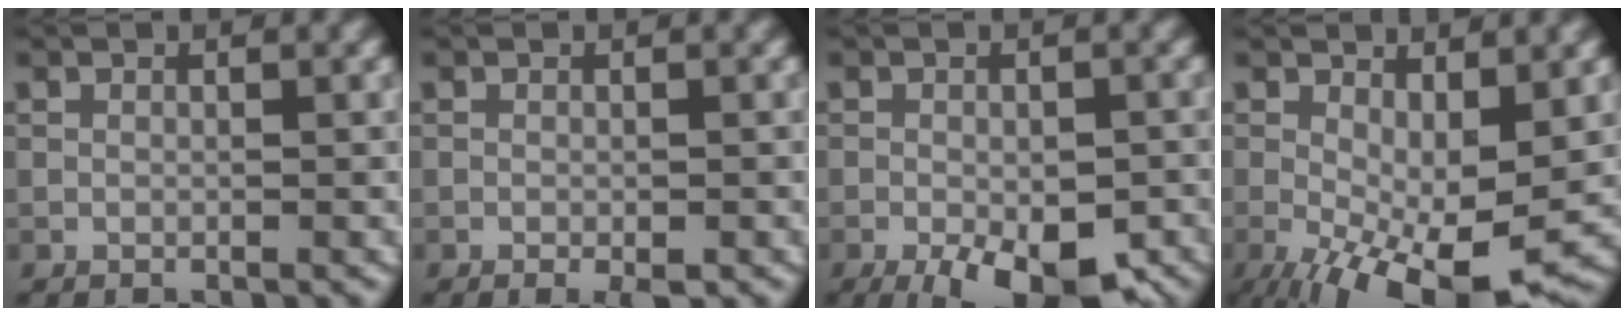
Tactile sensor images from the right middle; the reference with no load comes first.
{"total": 1.5, "force": [-0.7, 0.4, 1.3], "torque": [-0.017, -0.003, -0.010]}
{"total": 8.9, "force": [-4.9, 3.4, 6.6], "torque": [-0.097, -0.017, -0.063]}
{"total": 10.3, "force": [-2.9, 4.0, 9.0], "torque": [-0.160, -0.015, -0.041]}